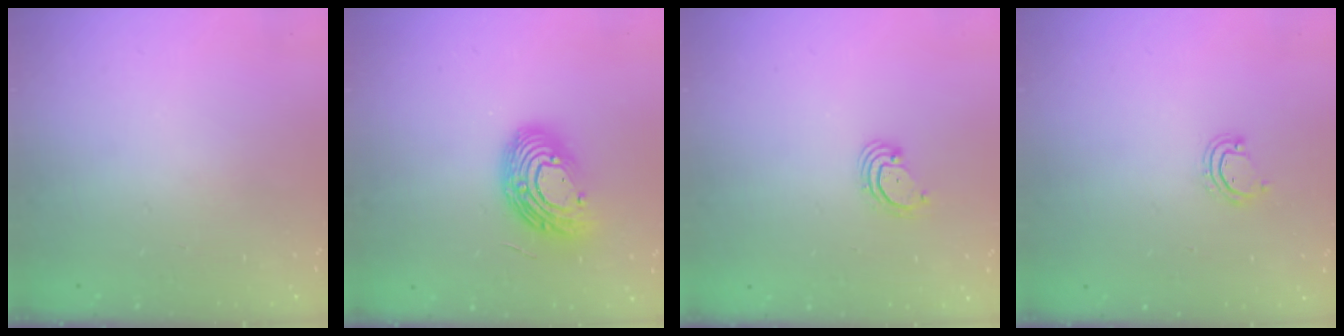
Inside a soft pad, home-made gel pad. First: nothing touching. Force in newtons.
{"total": 13.7, "press": 13.7, "slide": 0.5}
{"total": 3.0, "press": 3.0, "slide": 0.3}
{"total": 2.7, "press": 2.7, "slide": 0.2}